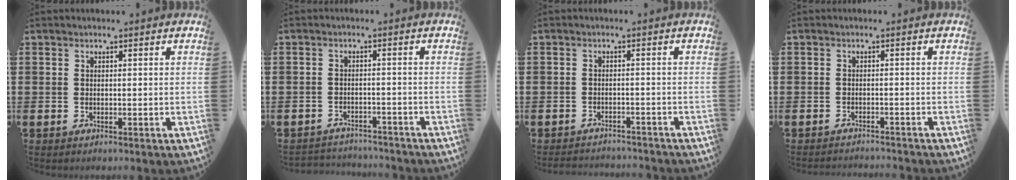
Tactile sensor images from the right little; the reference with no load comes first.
{"total": 2.2, "force": [-2.2, 0.1, -0.2], "torque": [-0.003, 0.002, -0.049]}
{"total": 1.7, "force": [-1.7, 0.0, -0.1], "torque": [-0.003, 0.001, -0.037]}
{"total": 1.2, "force": [-1.1, -0.1, -0.1], "torque": [-0.001, 0.002, -0.024]}